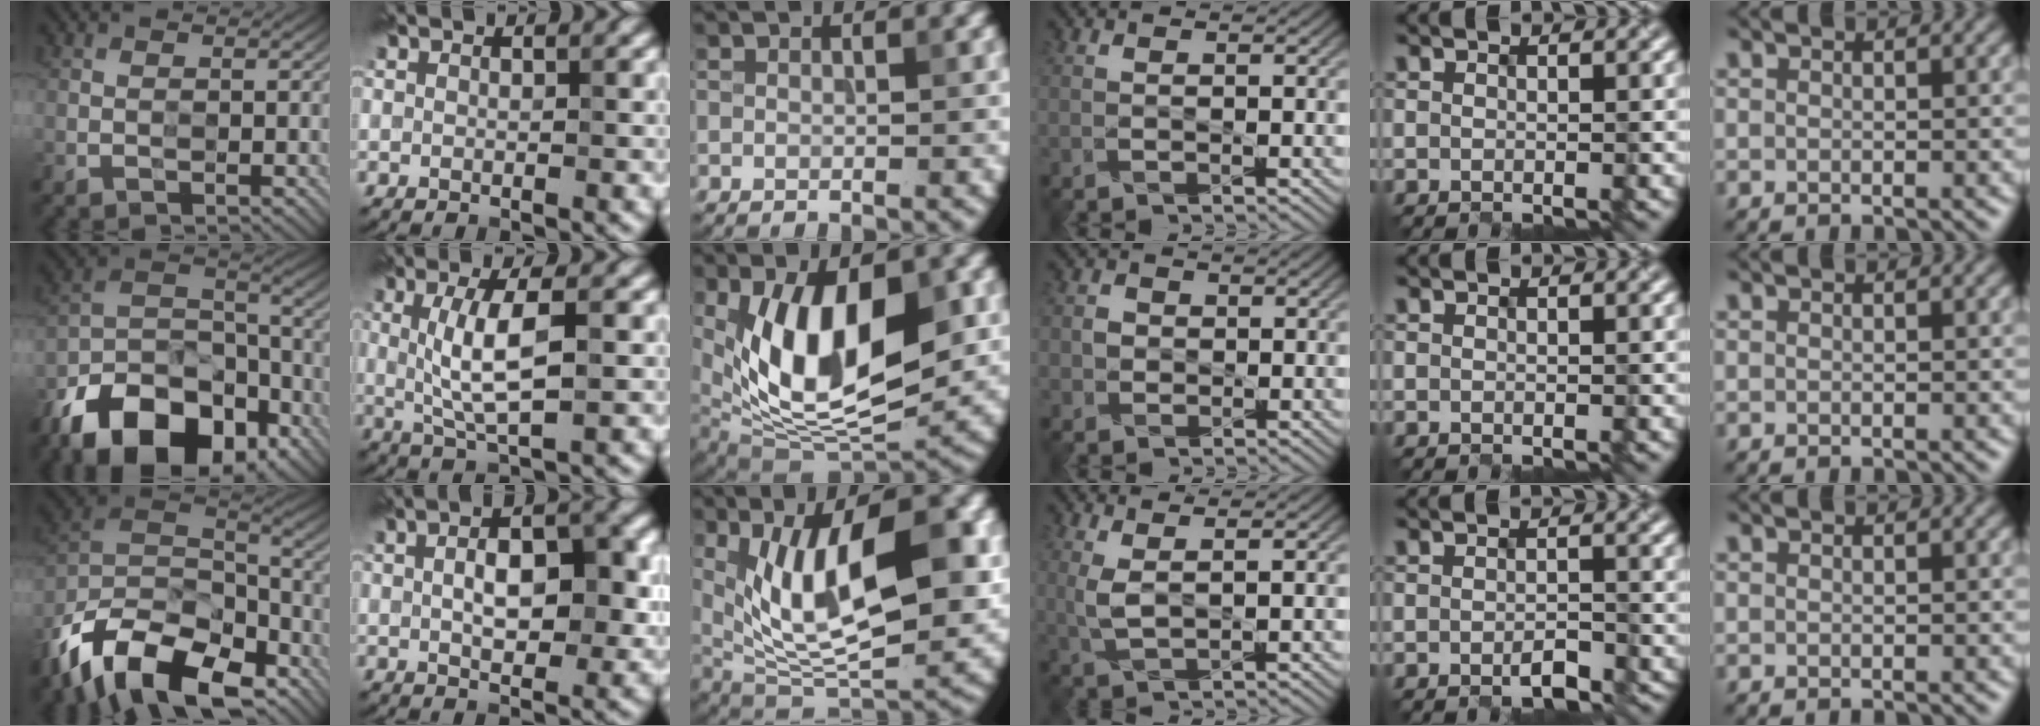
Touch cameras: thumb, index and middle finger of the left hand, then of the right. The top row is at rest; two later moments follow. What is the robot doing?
{"motion": "extract", "object": "keycard holder"}